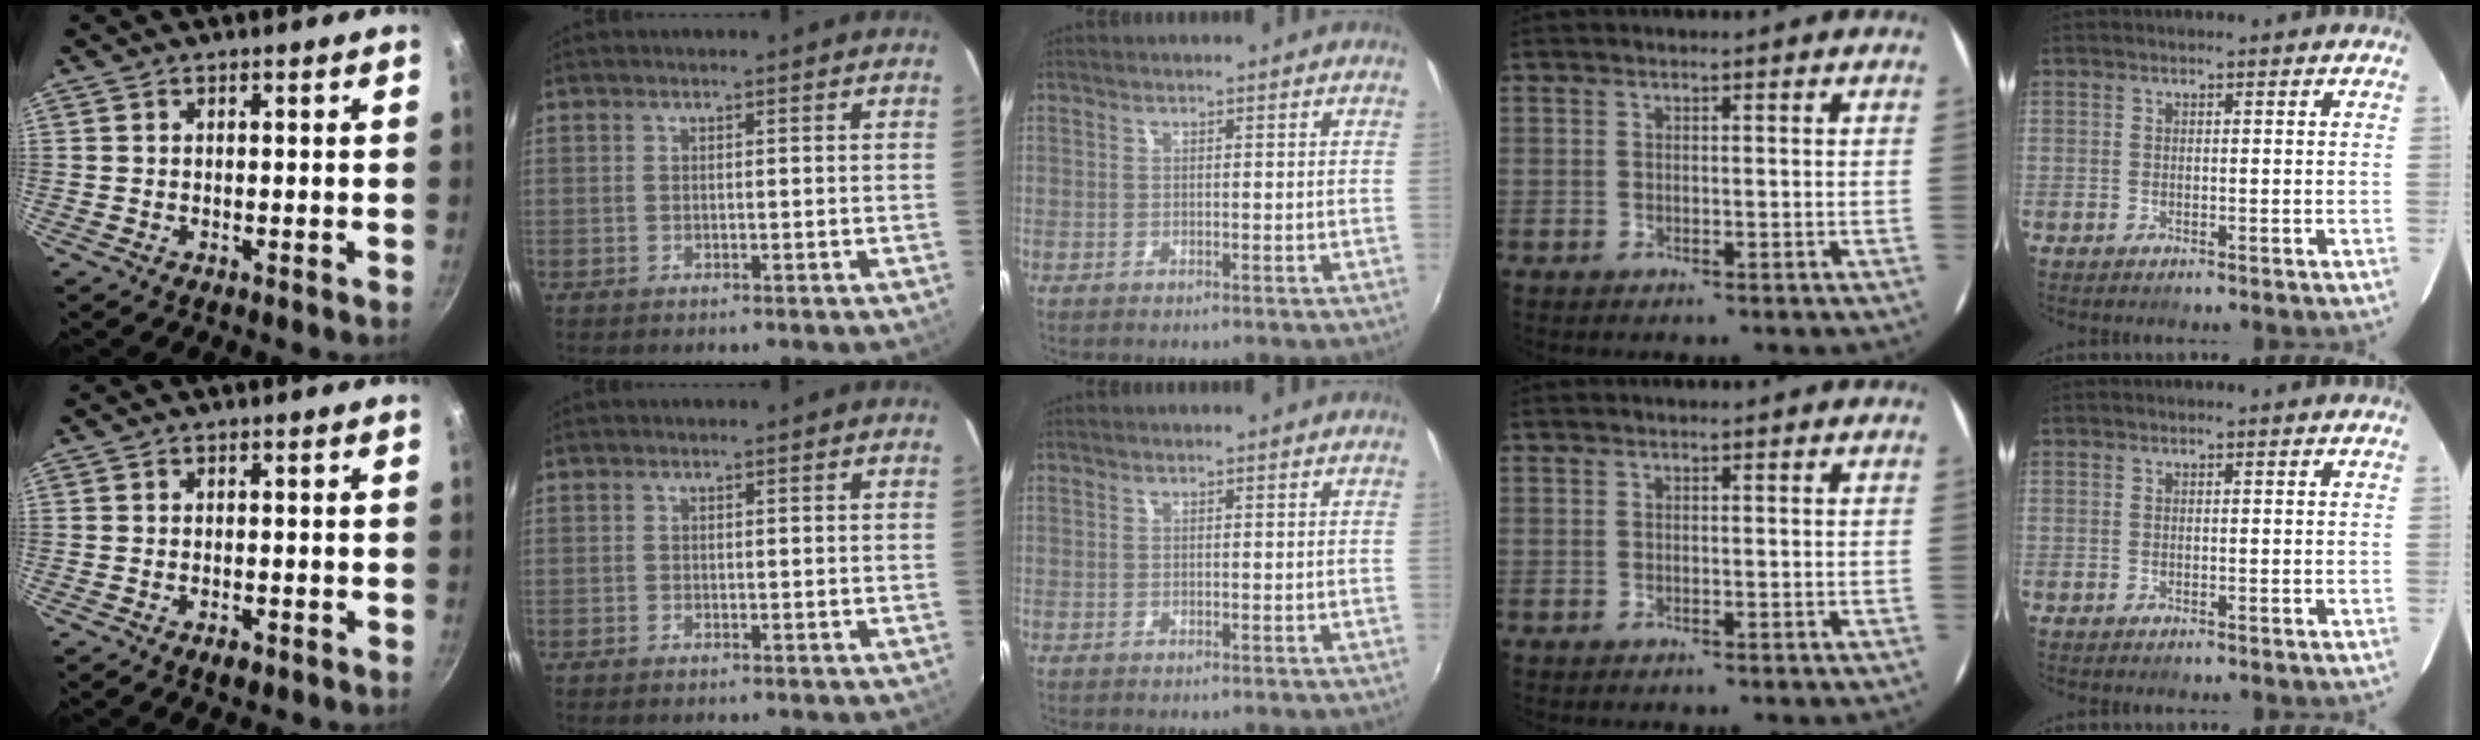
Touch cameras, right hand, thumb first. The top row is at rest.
{"thumb": {"total": 2.4, "force": [-1.4, 1.1, 1.6], "torque": [-0.027, 0.008, -0.021]}, "index": {"total": 0.6, "force": [-0.5, 0.2, 0.2], "torque": [-0.003, 0.000, -0.012]}}